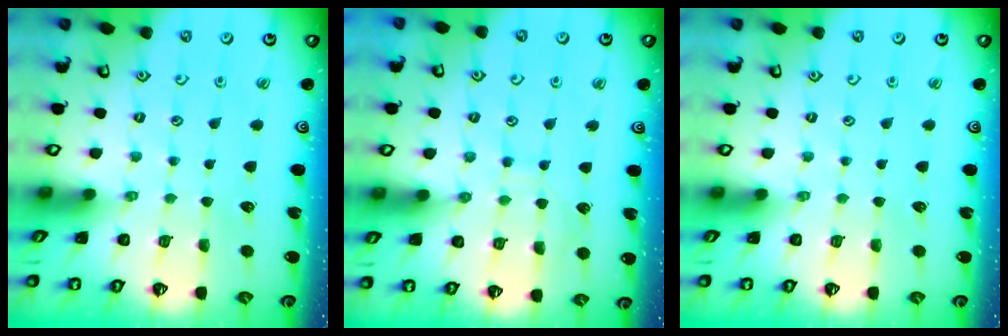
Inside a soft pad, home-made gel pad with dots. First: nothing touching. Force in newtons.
{"total": 7.9, "press": 7.9, "slide": 0.5}
{"total": 0.0}